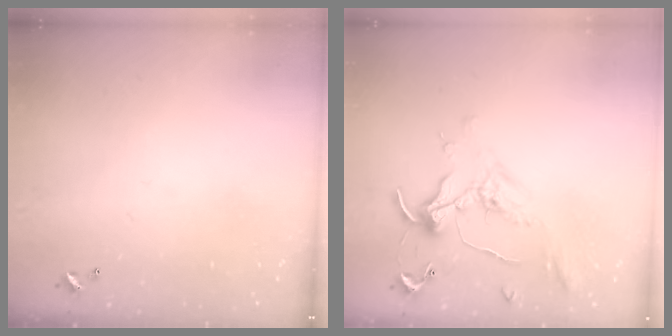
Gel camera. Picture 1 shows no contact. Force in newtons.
{"total": 1.1, "press": 1.0, "slide": 0.4}